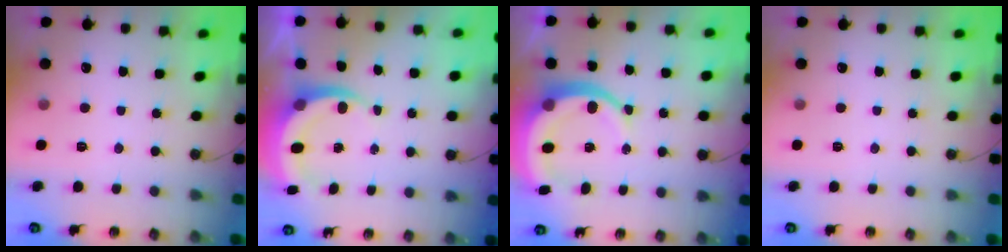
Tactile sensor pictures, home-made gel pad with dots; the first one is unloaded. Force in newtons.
{"total": 6.4, "press": 6.2, "slide": 1.6}
{"total": 12.1, "press": 11.9, "slide": 2.1}
{"total": 0.0}